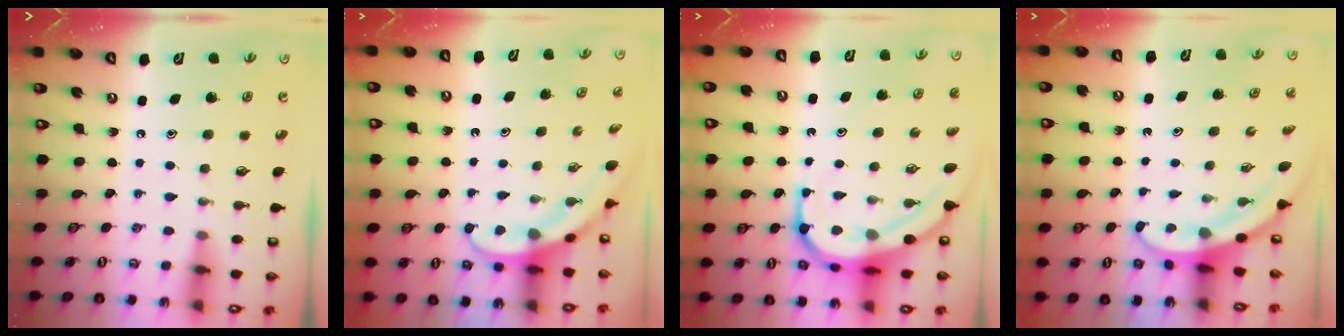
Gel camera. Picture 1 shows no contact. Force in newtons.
{"total": 3.9, "press": 3.9, "slide": 0.3}
{"total": 11.3, "press": 11.2, "slide": 1.2}
{"total": 3.0, "press": 3.0, "slide": 0.1}